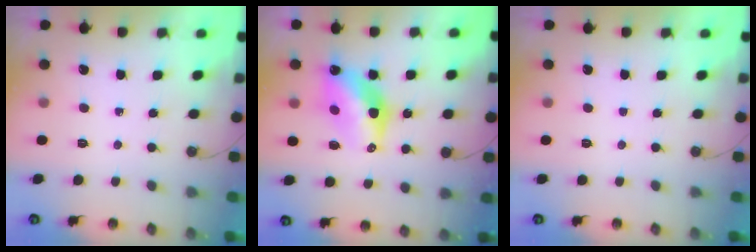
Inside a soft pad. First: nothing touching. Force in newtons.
{"total": 12.3, "press": 12.3, "slide": 1.0}
{"total": 0.0}